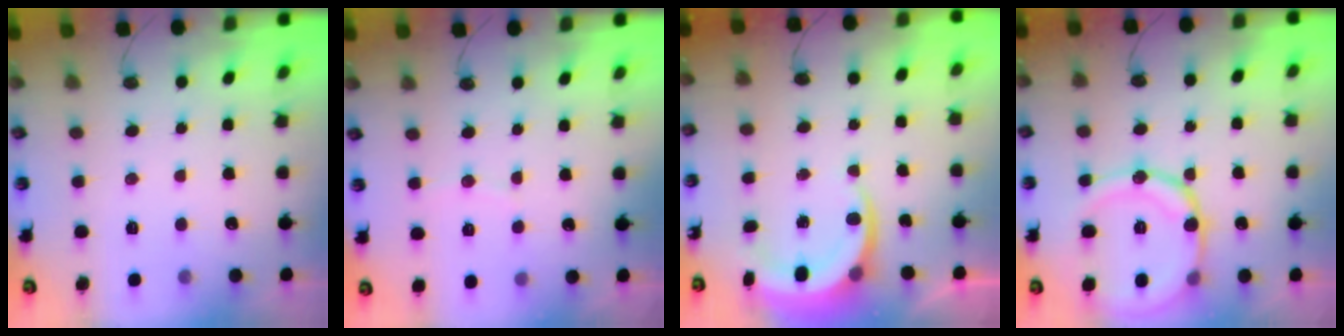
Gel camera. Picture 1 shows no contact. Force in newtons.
{"total": 3.0, "press": 2.9, "slide": 0.7}
{"total": 6.2, "press": 6.1, "slide": 1.3}
{"total": 16.9, "press": 16.8, "slide": 1.9}